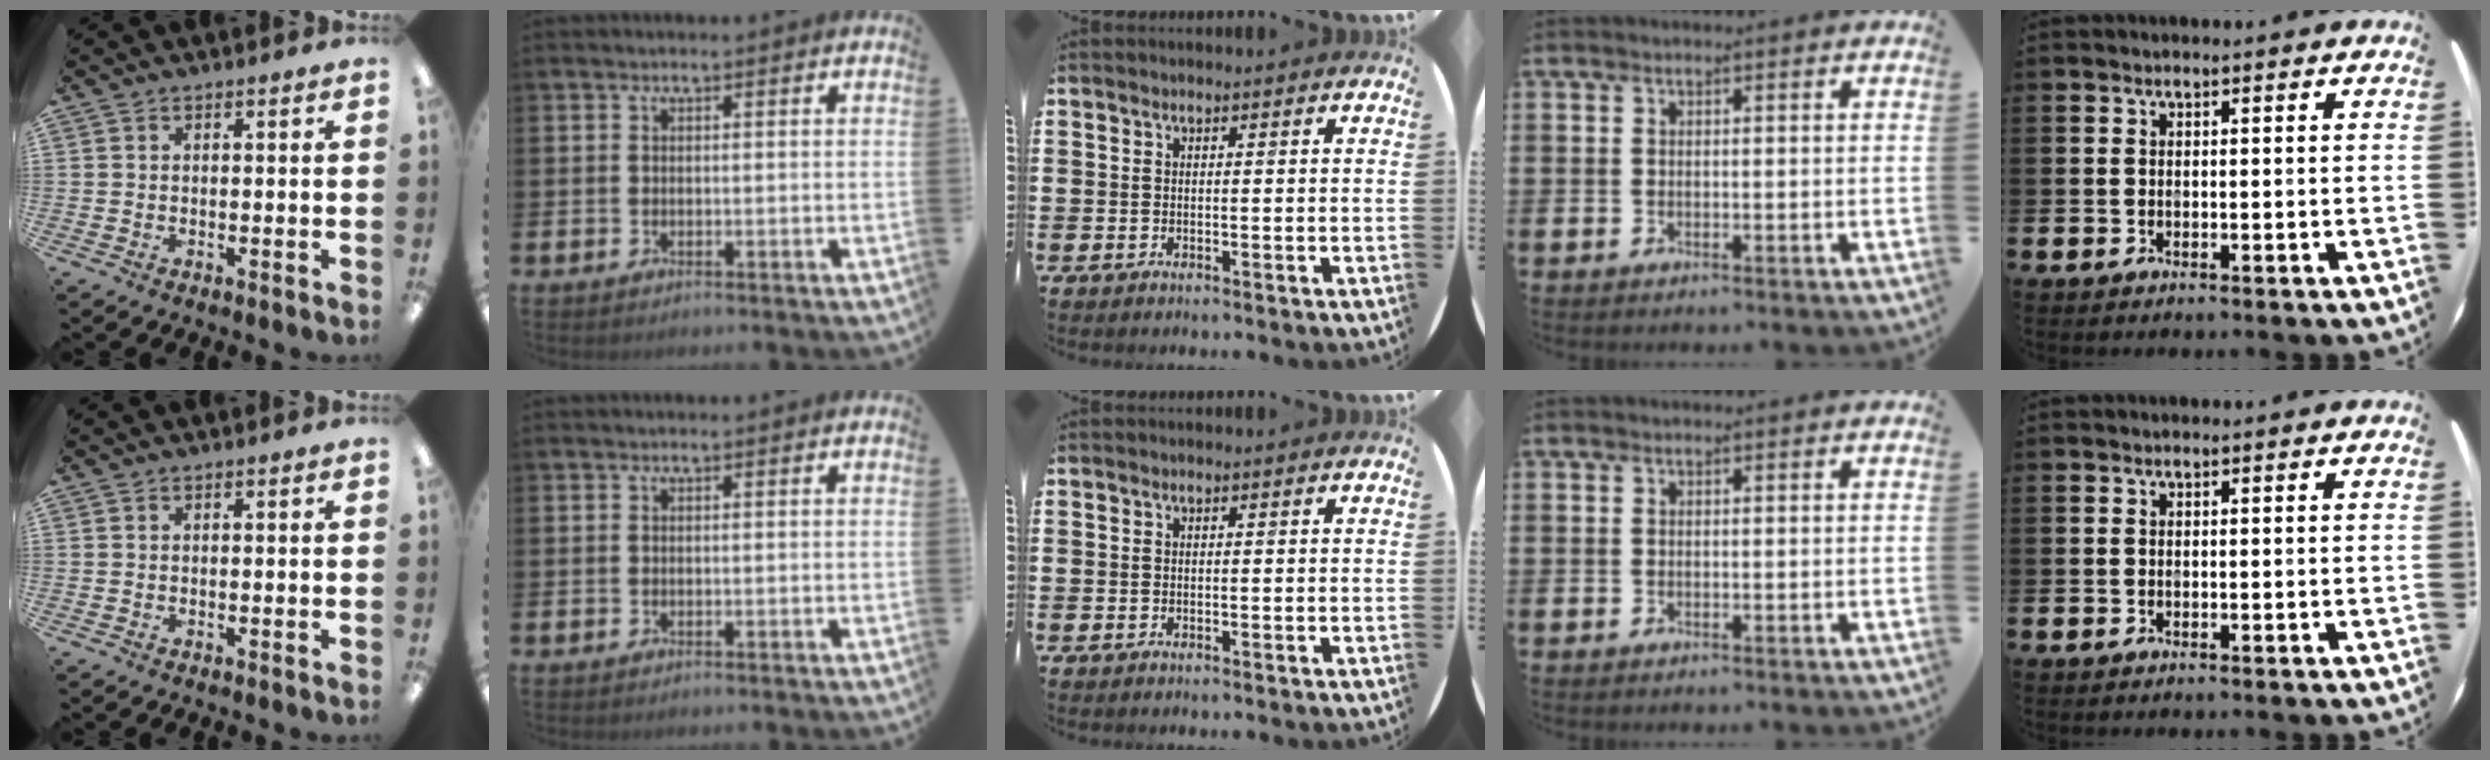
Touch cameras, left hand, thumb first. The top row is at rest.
{}